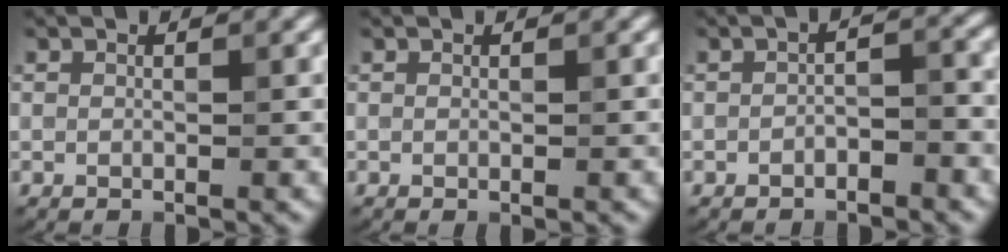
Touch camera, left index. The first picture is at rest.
{"total": 0.0}
{"total": 1.7, "force": [-1.1, 0.6, 1.2], "torque": [-0.021, 0.005, -0.020]}